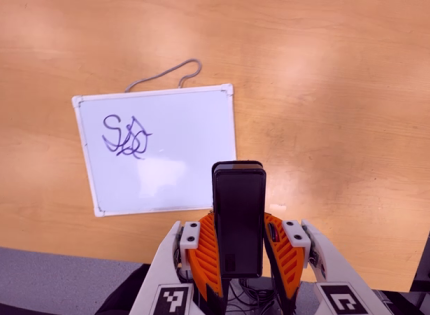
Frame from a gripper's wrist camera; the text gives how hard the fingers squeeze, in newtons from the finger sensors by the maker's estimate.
{"total": 5.2, "left": 3.8, "right": 6.5}